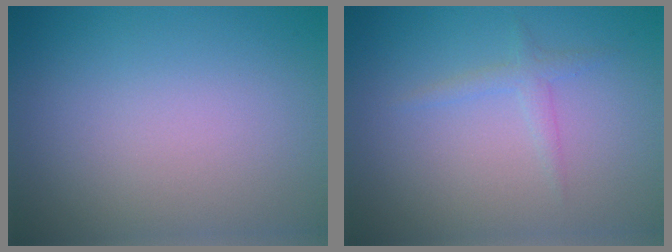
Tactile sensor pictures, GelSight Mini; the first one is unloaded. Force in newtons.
{"total": 1.3, "press": 1.3, "slide": 0.1}